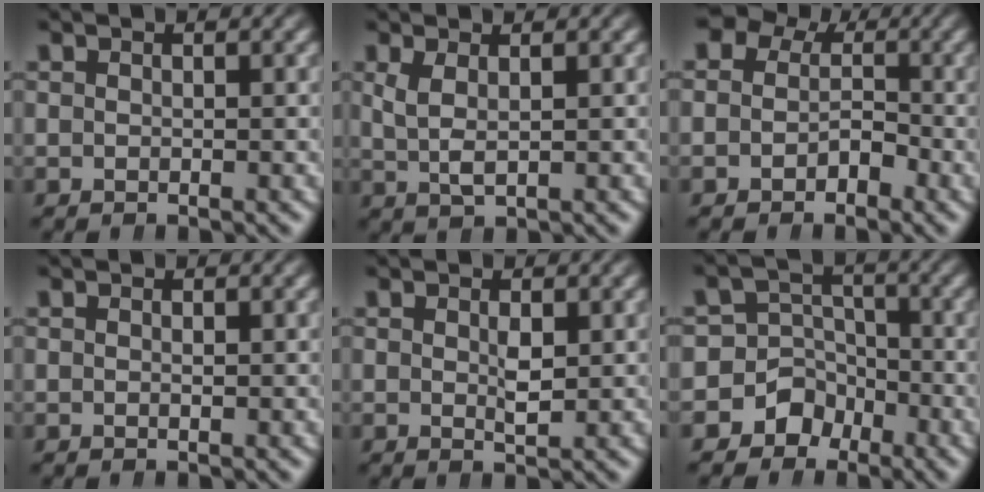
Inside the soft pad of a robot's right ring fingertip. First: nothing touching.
{"total": 2.5, "force": [0.6, 1.2, 2.1], "torque": [-0.051, -0.013, 0.021]}
{"total": 6.6, "force": [1.0, 6.0, 2.6], "torque": [-0.040, 0.009, -0.005]}
{"total": 0.0}
{"total": 1.2, "force": [0.2, 0.2, 1.1], "torque": [-0.028, -0.011, 0.005]}
{"total": 8.7, "force": [-3.0, 7.8, 2.4], "torque": [-0.075, -0.039, -0.050]}